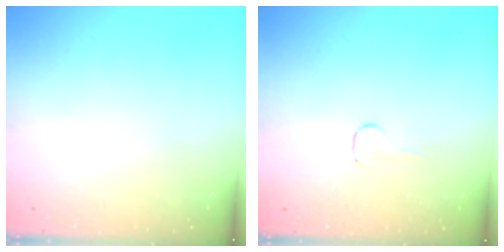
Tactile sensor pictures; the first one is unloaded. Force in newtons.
{"total": 3.2, "press": 3.1, "slide": 0.3}